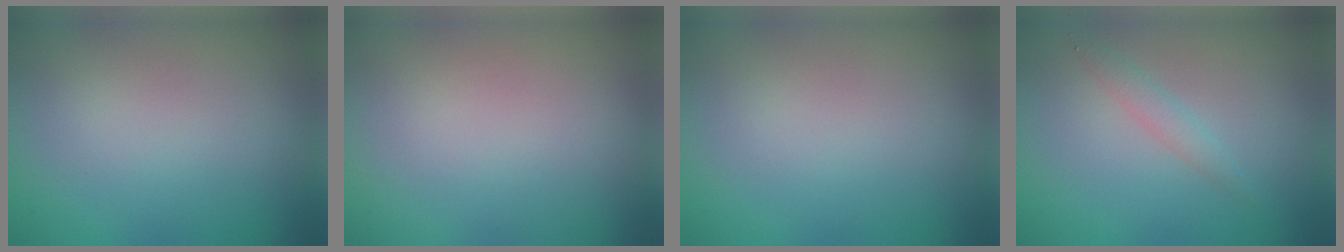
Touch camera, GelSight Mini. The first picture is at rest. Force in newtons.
{"total": 0.0}
{"total": 0.0}
{"total": 1.4, "press": 1.4, "slide": 0.0}